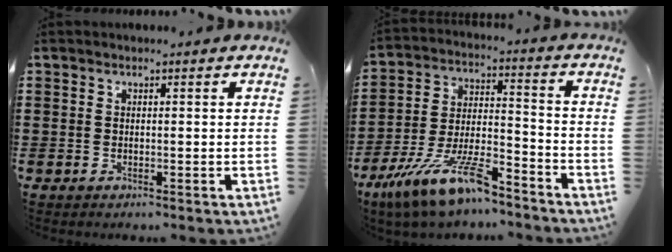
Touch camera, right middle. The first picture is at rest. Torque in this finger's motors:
{"motor_torque": [1.61, -0.52, 1.05, 0.21]}